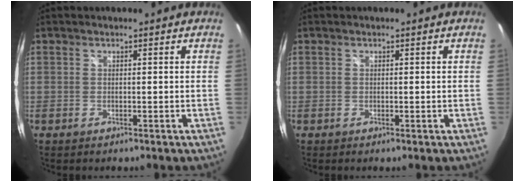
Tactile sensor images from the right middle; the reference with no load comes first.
{"total": 0.0}